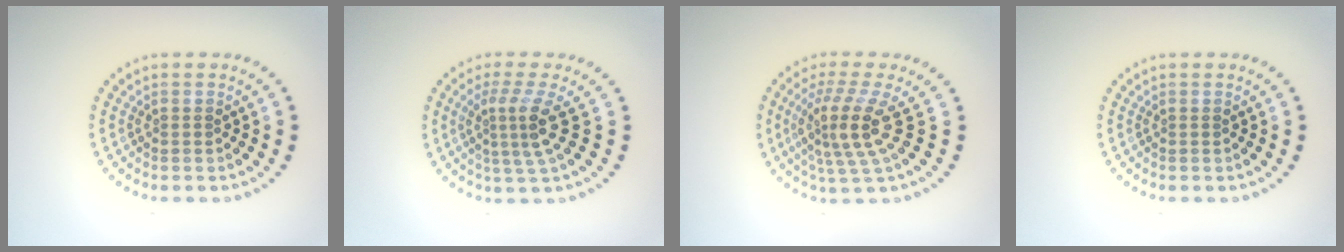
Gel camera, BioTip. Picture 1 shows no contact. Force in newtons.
{"total": 3.3, "press": 2.3, "slide": 2.4}
{"total": 4.4, "press": 3.2, "slide": 3.0}
{"total": 0.0}